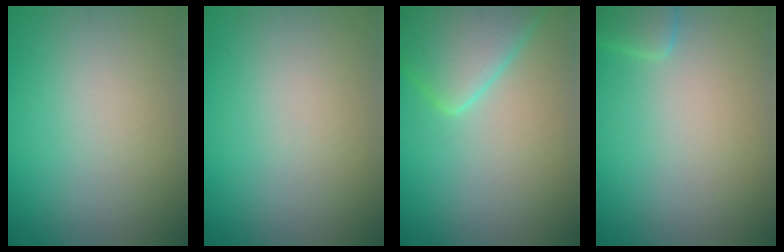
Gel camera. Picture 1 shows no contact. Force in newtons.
{"total": 0.0}
{"total": 6.0, "press": 6.0, "slide": 0.3}
{"total": 1.7, "press": 1.7, "slide": 0.2}